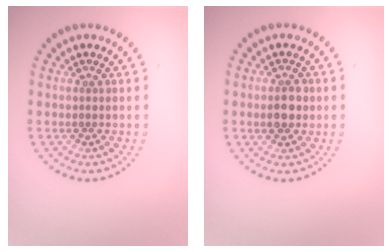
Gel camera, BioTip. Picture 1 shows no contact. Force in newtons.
{"total": 2.9, "press": 2.9, "slide": 0.1}